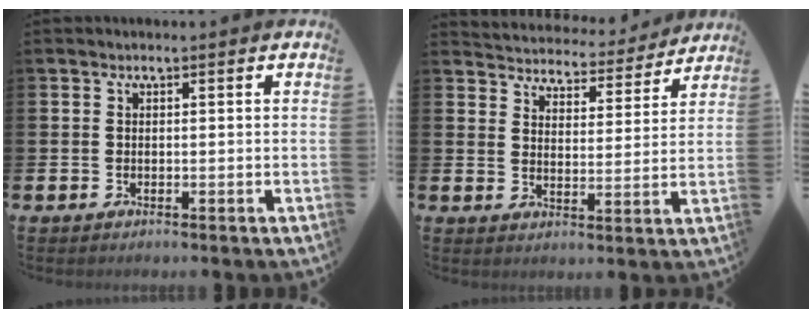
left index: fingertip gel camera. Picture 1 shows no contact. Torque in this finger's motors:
{"motor_torque": [0.96, -1.18, 0.44, 0.04]}